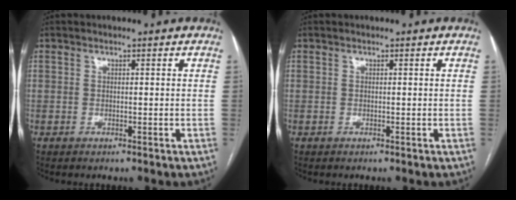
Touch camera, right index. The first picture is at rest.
{"total": 0.0}